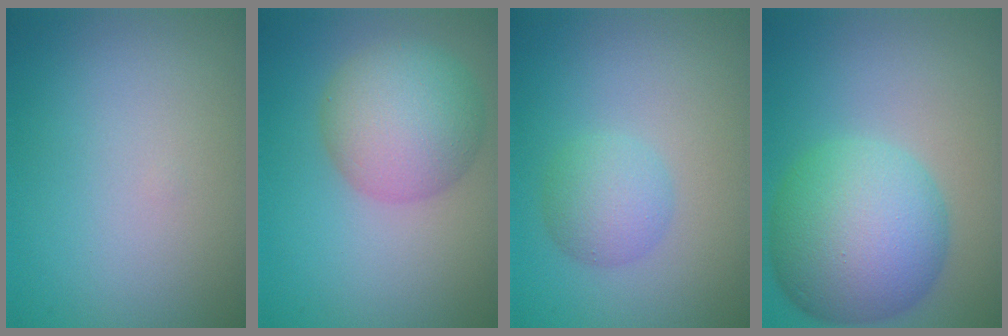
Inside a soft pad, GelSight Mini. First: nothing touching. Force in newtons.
{"total": 6.3, "press": 6.3, "slide": 0.1}
{"total": 2.8, "press": 2.8, "slide": 0.1}
{"total": 9.9, "press": 9.9, "slide": 0.2}